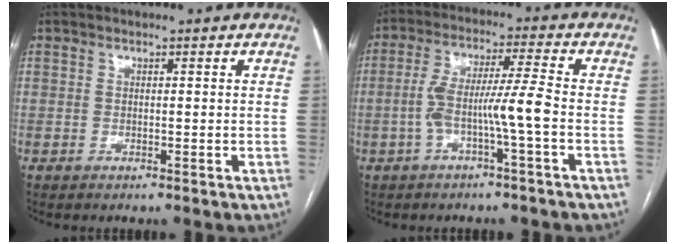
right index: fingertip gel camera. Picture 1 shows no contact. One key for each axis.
{"total": 7.7, "fx": -2.1, "fy": -0.5, "fz": 7.4, "tx": -0.143, "ty": 0.020, "tz": -0.036}